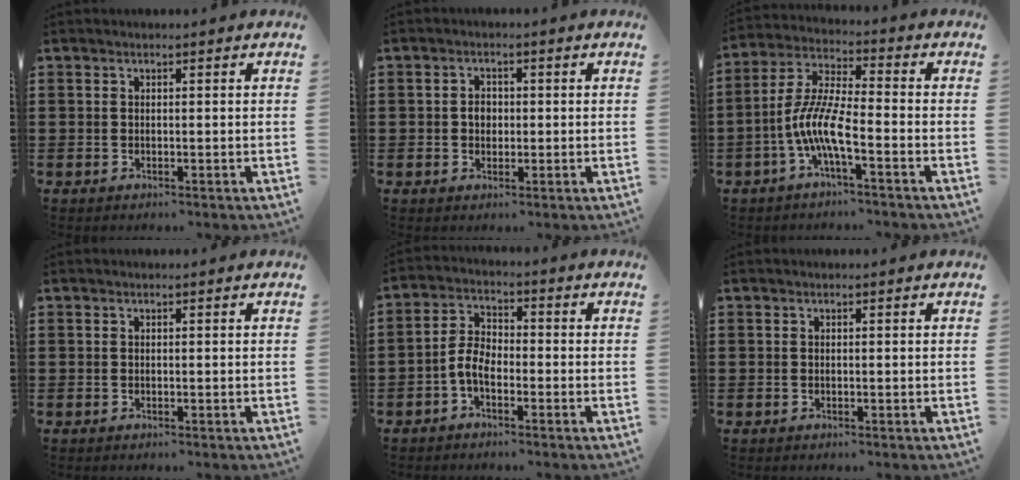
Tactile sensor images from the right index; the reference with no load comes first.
{"total": 2.0, "force": [0.1, 1.5, 1.3], "torque": [-0.026, 0.007, 0.001]}
{"total": 8.4, "force": [-3.2, 1.6, 7.6], "torque": [-0.173, -0.012, -0.065]}
{"total": 0.0}
{"total": 4.5, "force": [-2.1, 2.4, 3.2], "torque": [-0.077, 0.005, -0.046]}
{"total": 0.0}